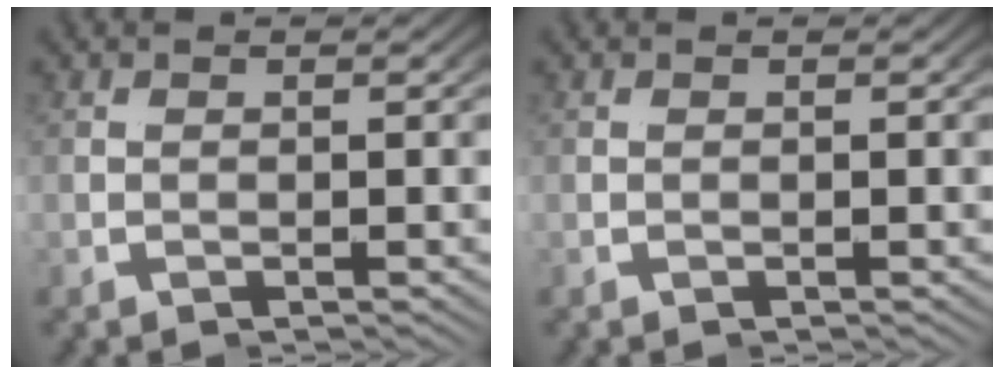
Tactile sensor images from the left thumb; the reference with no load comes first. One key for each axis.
{"total": 0.0}